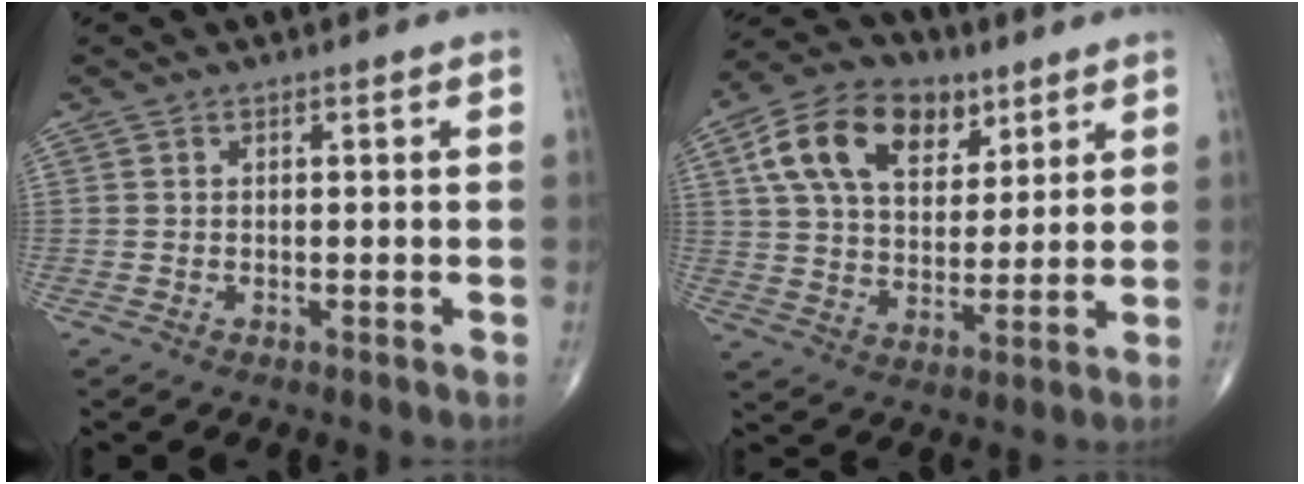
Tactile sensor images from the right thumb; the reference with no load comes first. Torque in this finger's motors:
{"motor_torque": [-0.57, 1.34, 0.89, 0.54, 0.38]}